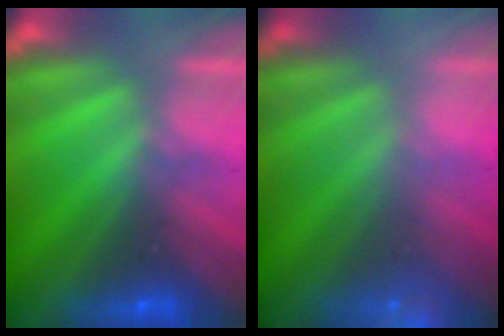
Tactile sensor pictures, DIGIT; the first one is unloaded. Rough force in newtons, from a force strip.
{"total": 2.1}